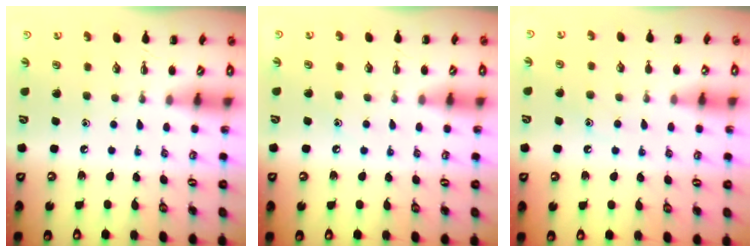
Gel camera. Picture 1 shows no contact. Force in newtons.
{"total": 6.3, "press": 6.0, "slide": 1.8}
{"total": 8.1, "press": 8.0, "slide": 1.4}